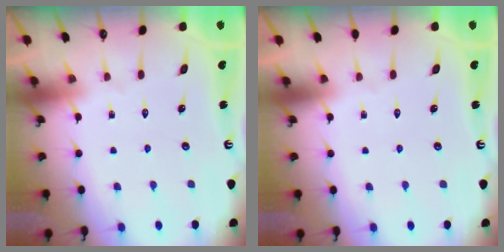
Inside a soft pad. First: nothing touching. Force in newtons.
{"total": 0.0}